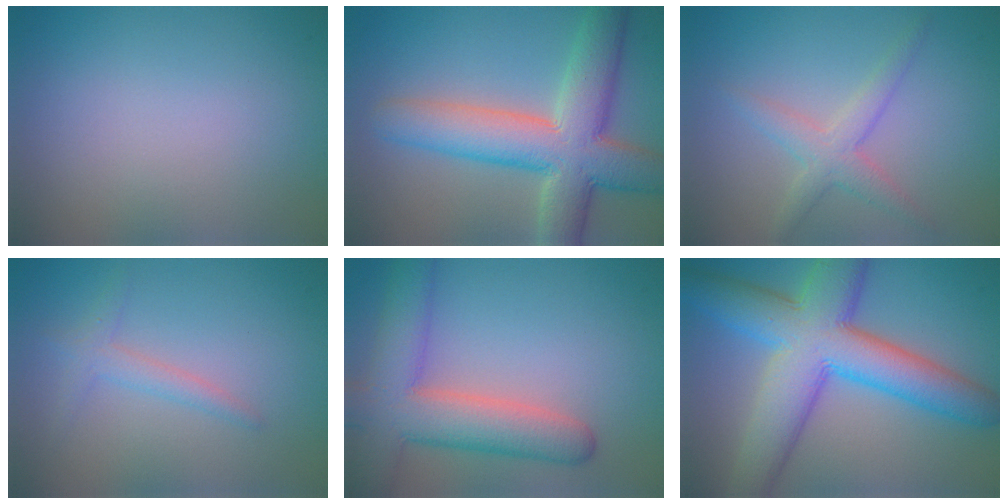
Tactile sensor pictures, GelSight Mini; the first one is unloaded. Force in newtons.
{"total": 9.4, "press": 9.4, "slide": 0.6}
{"total": 2.8, "press": 2.8, "slide": 0.1}
{"total": 1.7, "press": 1.7, "slide": 0.1}
{"total": 7.4, "press": 7.4, "slide": 0.5}
{"total": 11.3, "press": 11.3, "slide": 0.2}